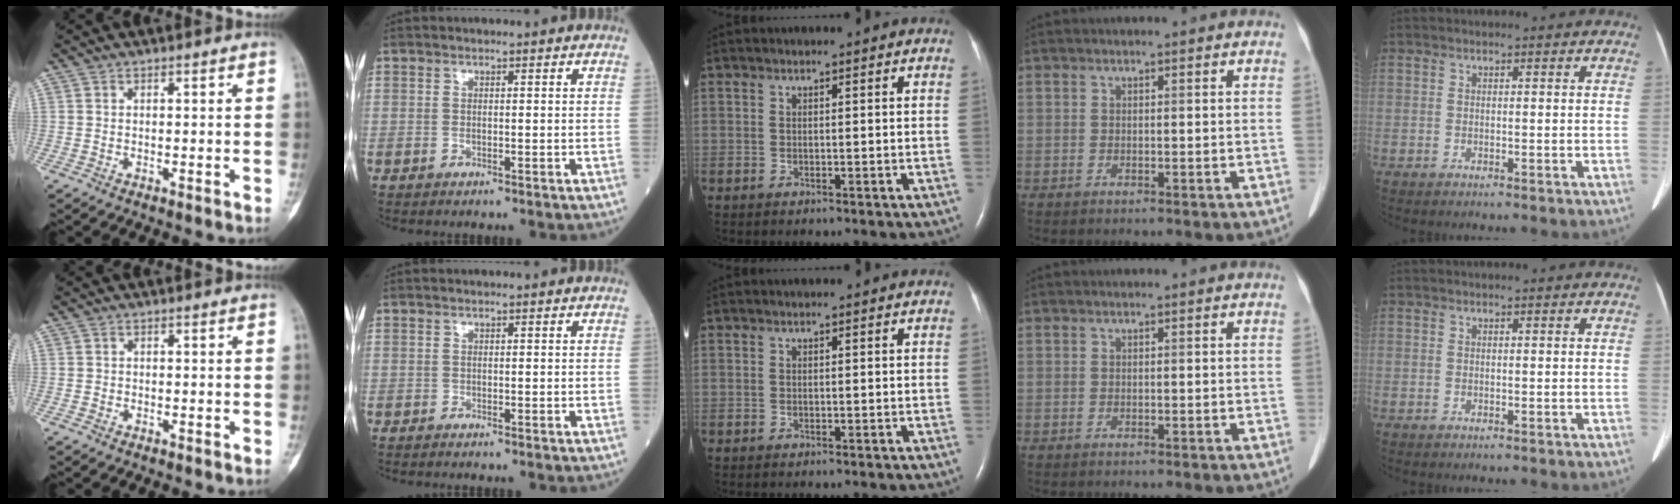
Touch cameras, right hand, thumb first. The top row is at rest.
{"thumb": {"total": 0.6, "force": [-0.4, 0.4, 0.0], "torque": [-0.001, 0.004, -0.011]}}